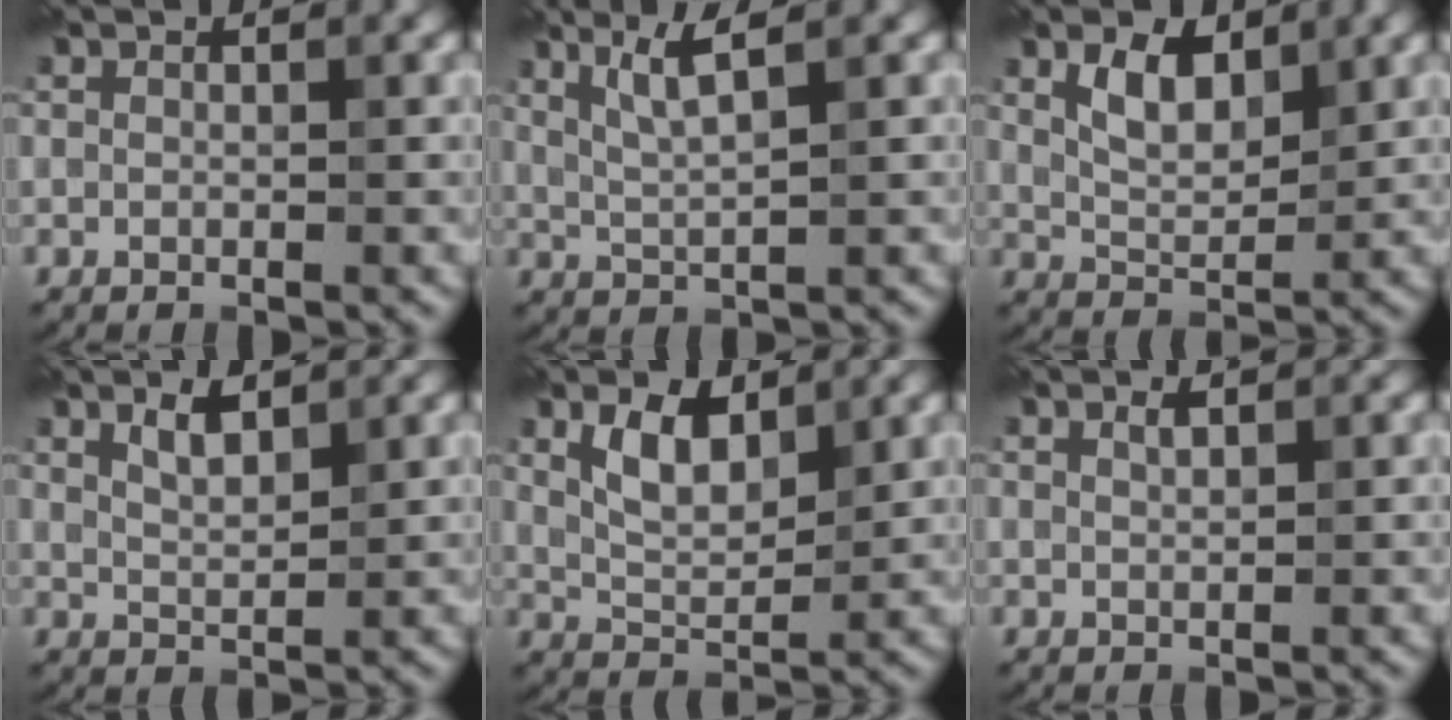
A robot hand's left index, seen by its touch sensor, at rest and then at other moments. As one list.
[{"total": 3.0, "force": [1.7, 0.3, 2.5], "torque": [-0.047, 0.007, 0.034]}, {"total": 3.5, "force": [1.8, 1.7, 2.4], "torque": [-0.048, 0.006, 0.035]}, {"total": 2.0, "force": [1.5, 0.6, 1.2], "torque": [-0.025, 0.005, 0.028]}, {"total": 3.8, "force": [2.0, 1.9, 2.7], "torque": [-0.054, 0.006, 0.037]}, {"total": 0.7, "force": [0.6, 0.1, 0.3], "torque": [-0.010, 0.004, 0.012]}]